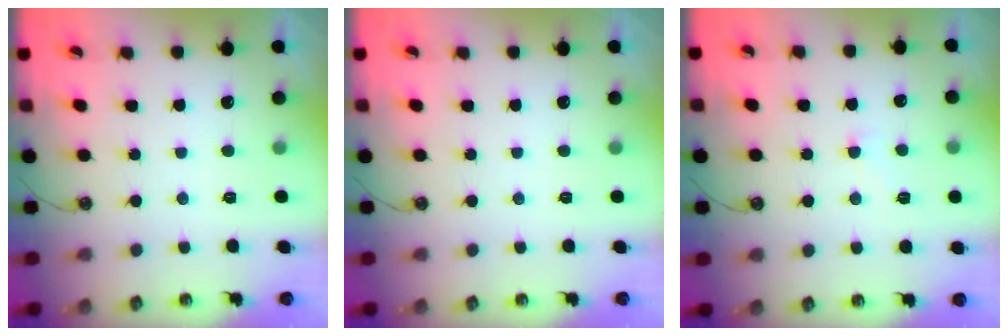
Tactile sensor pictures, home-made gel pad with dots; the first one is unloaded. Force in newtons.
{"total": 0.0}
{"total": 3.4, "press": 3.4, "slide": 0.4}